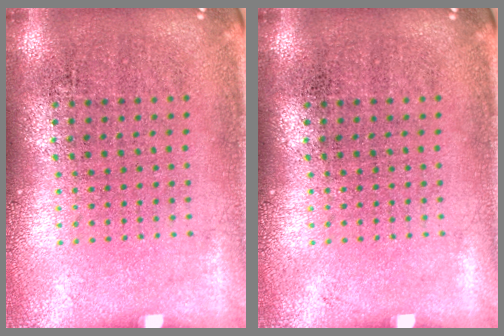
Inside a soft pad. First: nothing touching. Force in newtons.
{"total": 0.0}